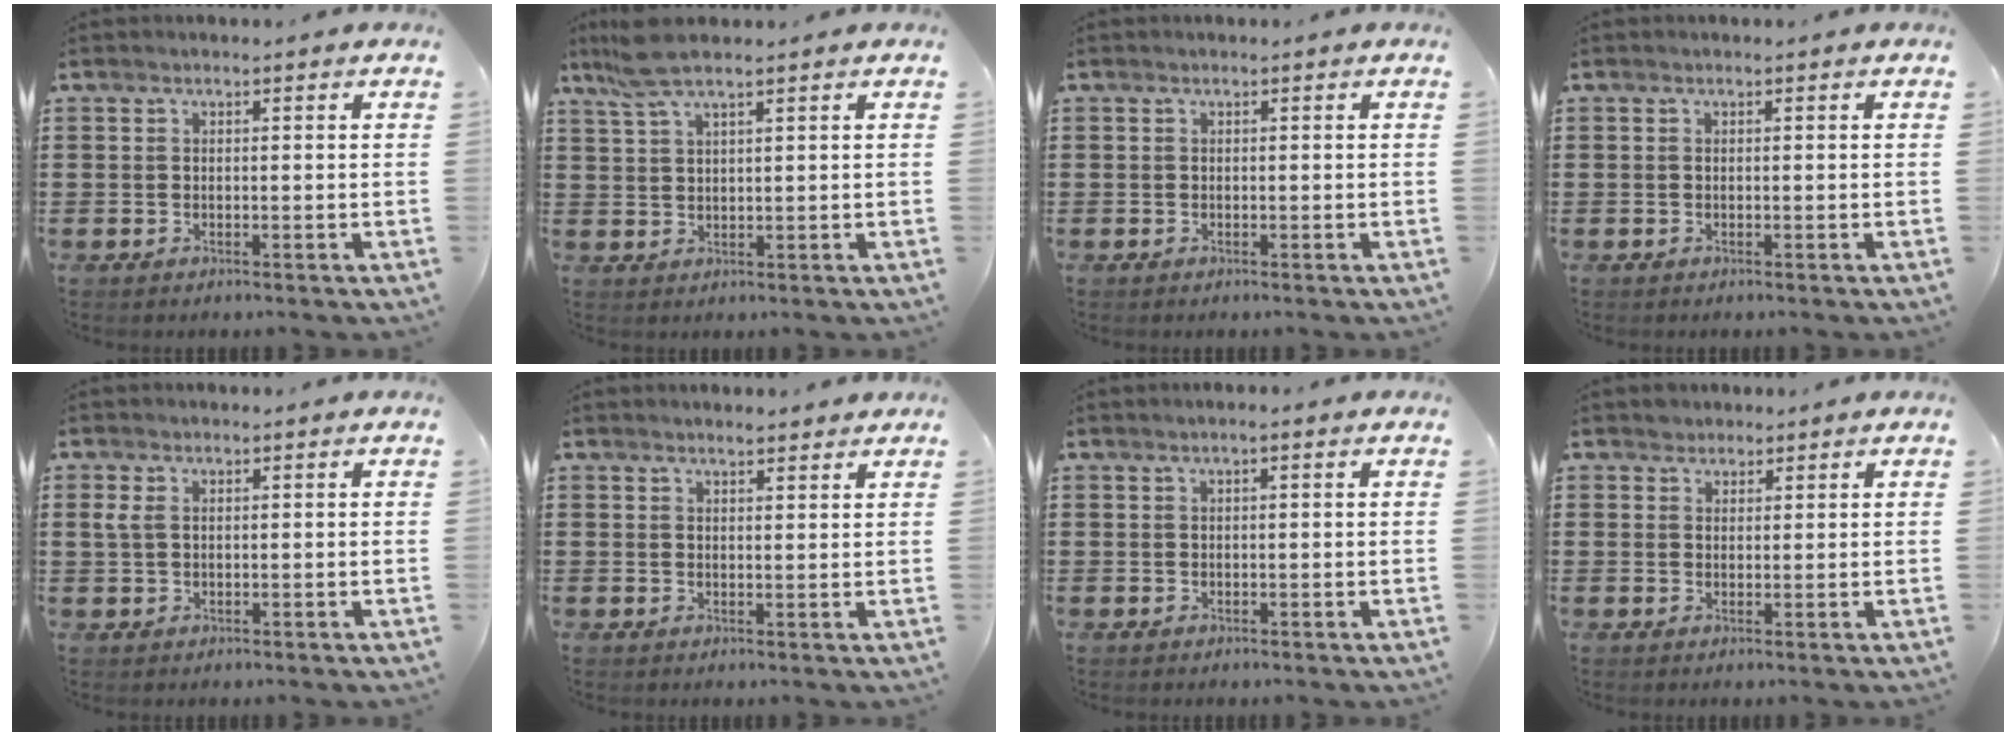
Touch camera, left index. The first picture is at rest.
{"total": 5.2, "force": [3.7, 0.8, 3.6], "torque": [-0.077, 0.002, 0.069]}
{"total": 0.0}
{"total": 0.0}
{"total": 2.1, "force": [0.5, 1.3, 1.6], "torque": [-0.049, 0.002, 0.004]}
{"total": 1.9, "force": [1.8, 0.0, 0.4], "torque": [-0.011, 0.002, 0.035]}
{"total": 0.8, "force": [0.3, 0.0, 0.7], "torque": [-0.012, -0.001, 0.006]}
{"total": 1.9, "force": [1.7, 0.9, -0.3], "torque": [0.000, 0.005, 0.034]}